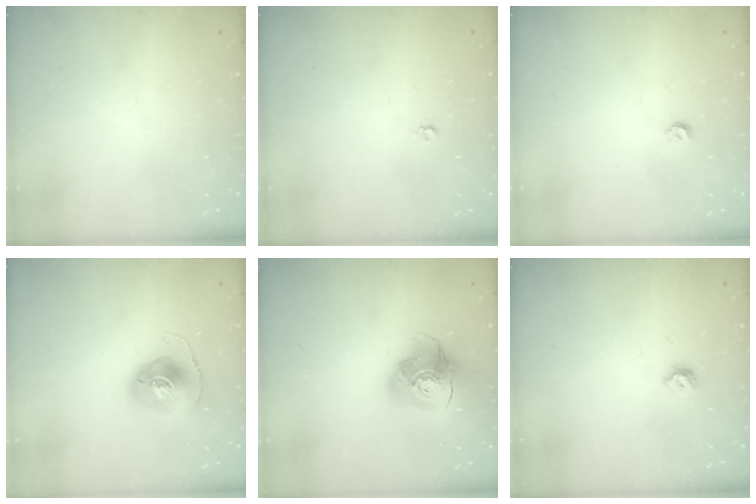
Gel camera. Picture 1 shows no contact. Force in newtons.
{"total": 3.5, "press": 3.4, "slide": 0.3}
{"total": 3.5, "press": 3.5, "slide": 0.3}
{"total": 9.6, "press": 9.6, "slide": 0.8}
{"total": 14.5, "press": 14.4, "slide": 1.9}
{"total": 6.1, "press": 6.0, "slide": 1.1}